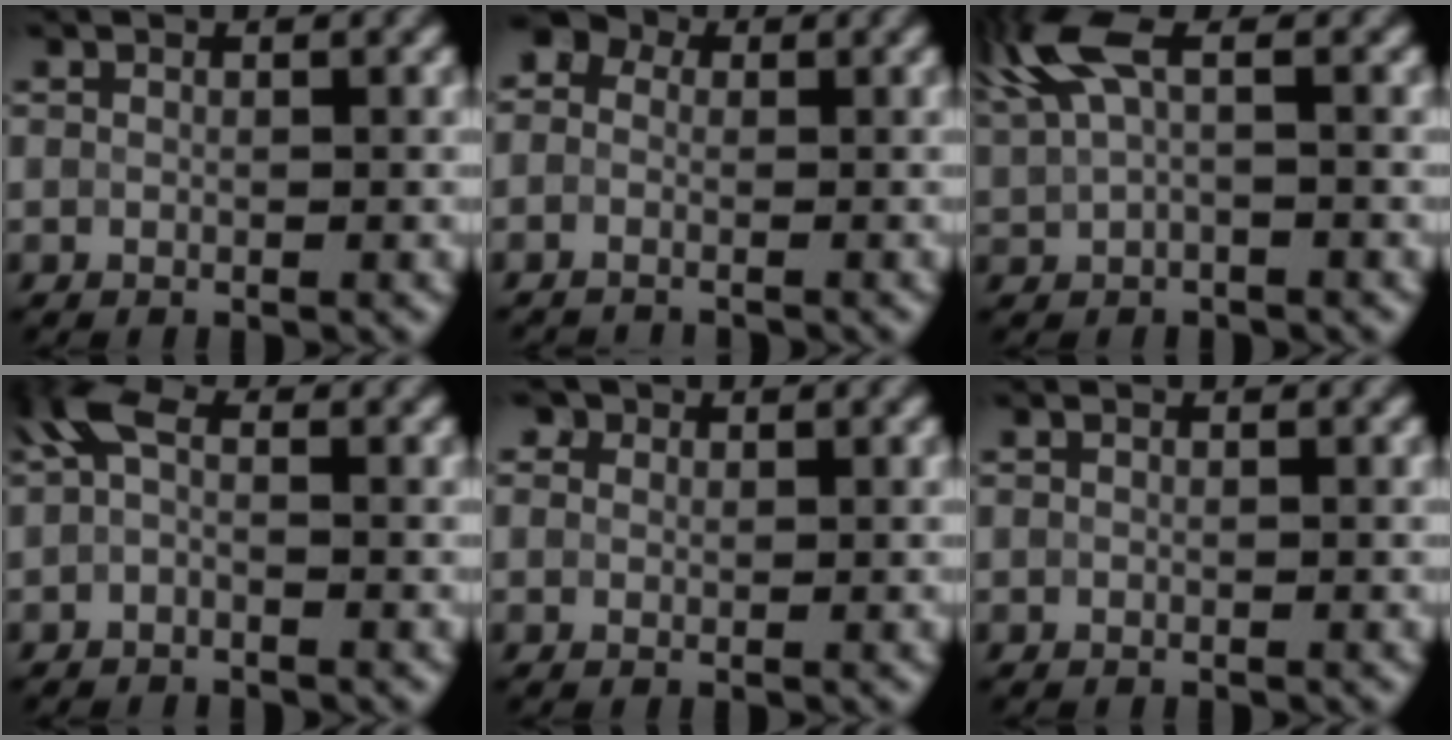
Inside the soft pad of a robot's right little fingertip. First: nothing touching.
{"total": 3.3, "force": [-1.1, 2.9, 1.1], "torque": [-0.004, 0.012, -0.041]}
{"total": 4.4, "force": [1.8, 1.3, 3.8], "torque": [-0.090, 0.009, 0.032]}
{"total": 2.2, "force": [-0.4, 1.1, 1.9], "torque": [-0.046, 0.008, -0.019]}
{"total": 2.4, "force": [1.5, 1.6, 1.0], "torque": [-0.010, 0.020, -0.006]}
{"total": 0.0}